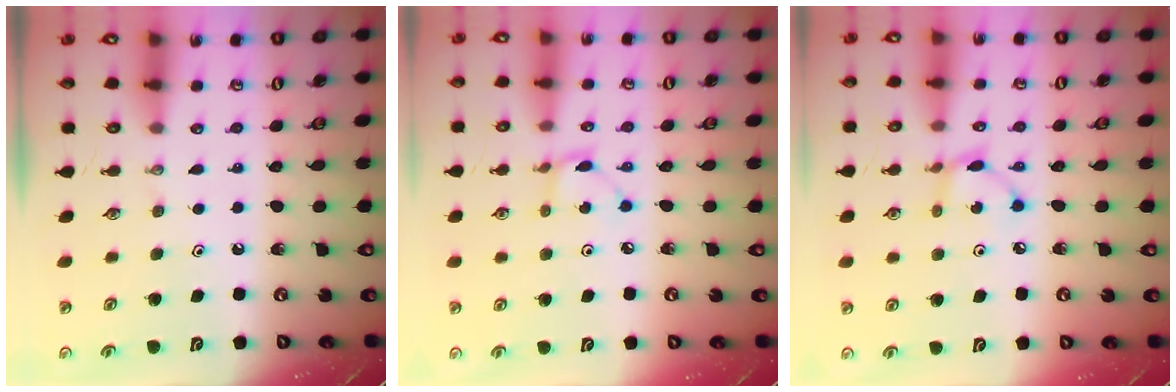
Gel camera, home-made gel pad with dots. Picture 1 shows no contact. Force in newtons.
{"total": 2.2, "press": 2.2, "slide": 0.1}
{"total": 4.8, "press": 4.7, "slide": 0.2}